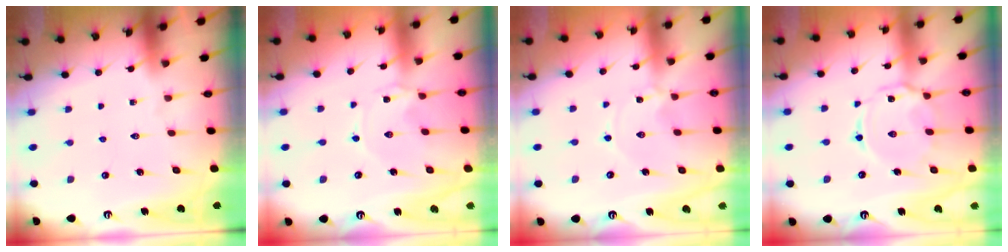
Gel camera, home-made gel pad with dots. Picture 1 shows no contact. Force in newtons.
{"total": 0.0}
{"total": 0.0}
{"total": 7.3, "press": 7.3, "slide": 0.4}